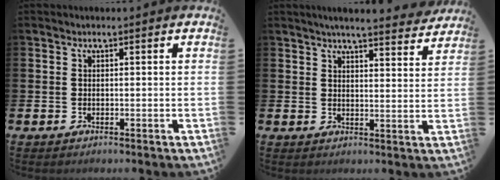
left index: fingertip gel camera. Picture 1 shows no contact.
{"total": 5.2, "force": [5.0, -0.2, 1.5], "torque": [-0.029, -0.030, 0.084]}